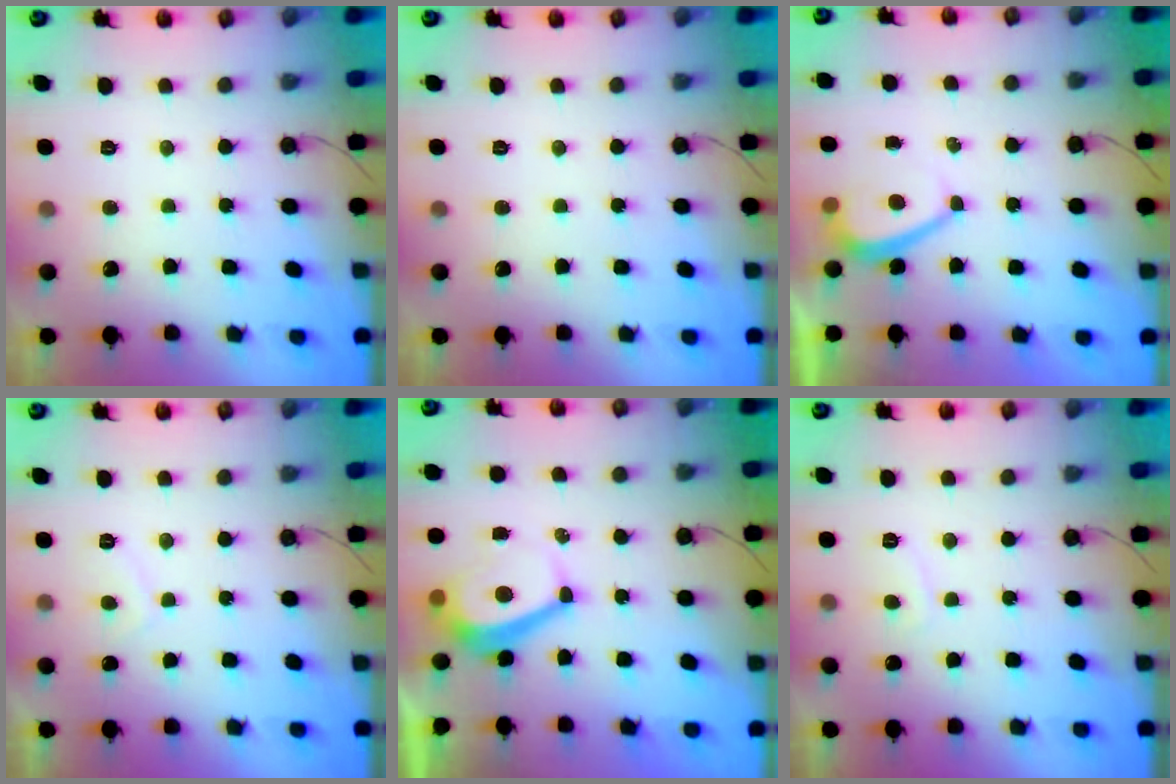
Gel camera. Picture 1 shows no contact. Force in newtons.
{"total": 0.0}
{"total": 2.0, "press": 1.9, "slide": 0.6}
{"total": 1.2, "press": 1.0, "slide": 0.7}
{"total": 5.0, "press": 5.0, "slide": 0.6}
{"total": 2.3, "press": 2.1, "slide": 0.7}